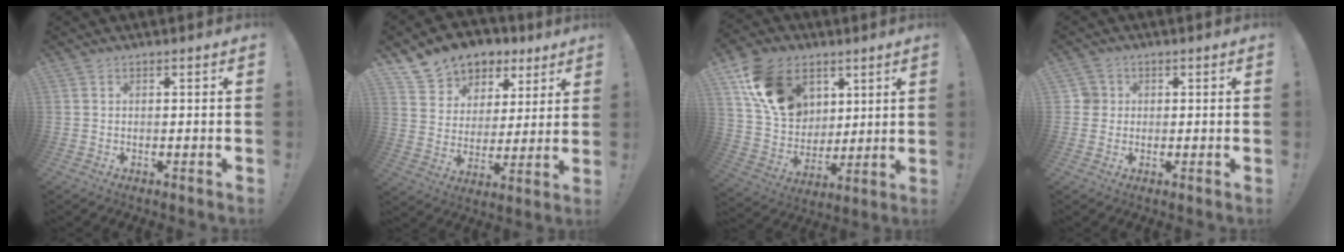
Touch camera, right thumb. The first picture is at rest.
{"total": 9.5, "force": [6.2, 7.0, 1.5], "torque": [-0.023, -0.051, 0.119]}
{"total": 18.1, "force": [8.6, 13.2, 8.9], "torque": [-0.143, -0.036, 0.169]}
{"total": 3.4, "force": [0.4, 3.3, 0.7], "torque": [-0.008, 0.007, 0.008]}